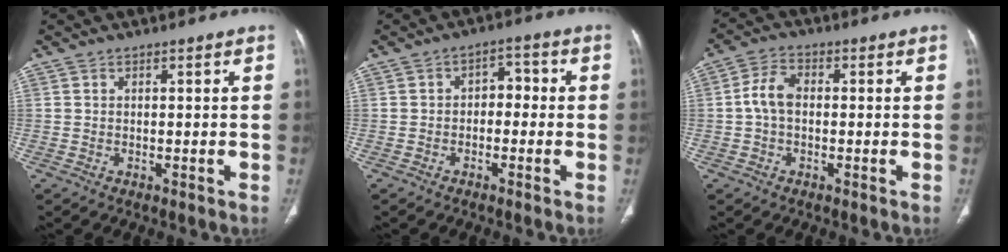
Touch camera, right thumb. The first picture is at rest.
{"total": 4.2, "force": [-0.7, 2.9, 2.9], "torque": [-0.022, 0.025, -0.021]}
{"total": 5.3, "force": [-0.3, 3.5, 4.0], "torque": [-0.077, 0.016, -0.012]}